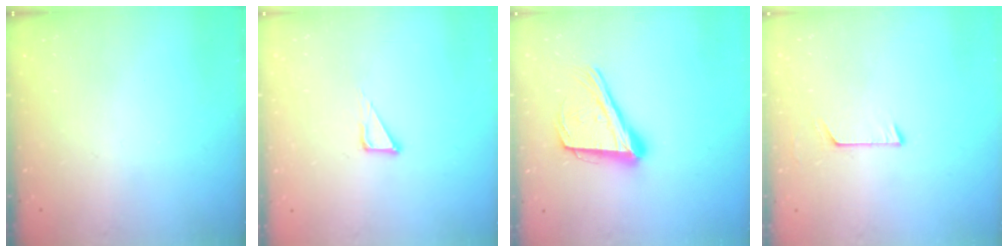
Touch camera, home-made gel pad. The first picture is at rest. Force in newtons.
{"total": 3.6, "press": 3.6, "slide": 0.3}
{"total": 20.2, "press": 19.6, "slide": 4.7}
{"total": 5.9, "press": 5.9, "slide": 0.5}